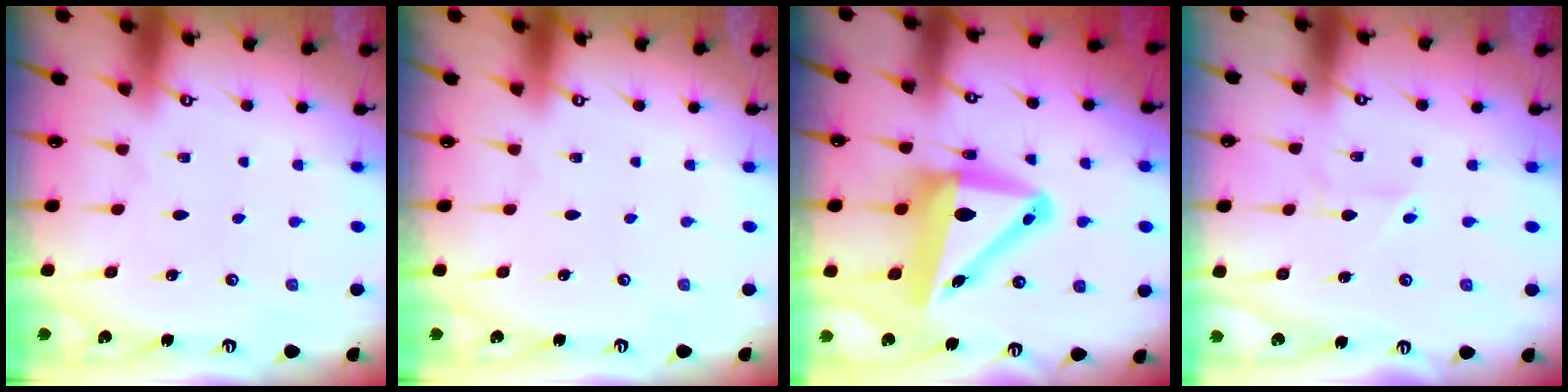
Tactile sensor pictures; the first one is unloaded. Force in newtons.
{"total": 0.0}
{"total": 13.6, "press": 13.3, "slide": 2.6}
{"total": 1.8, "press": 1.7, "slide": 0.4}